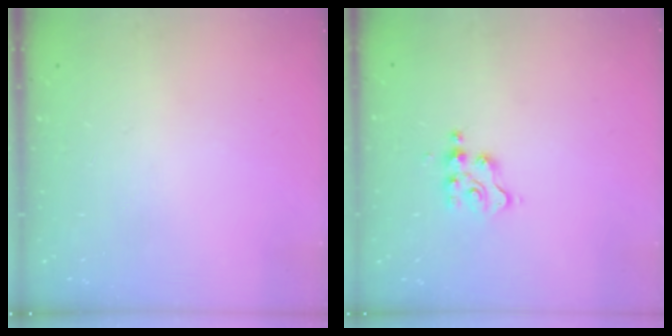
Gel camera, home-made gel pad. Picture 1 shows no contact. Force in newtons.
{"total": 3.7, "press": 3.6, "slide": 0.5}